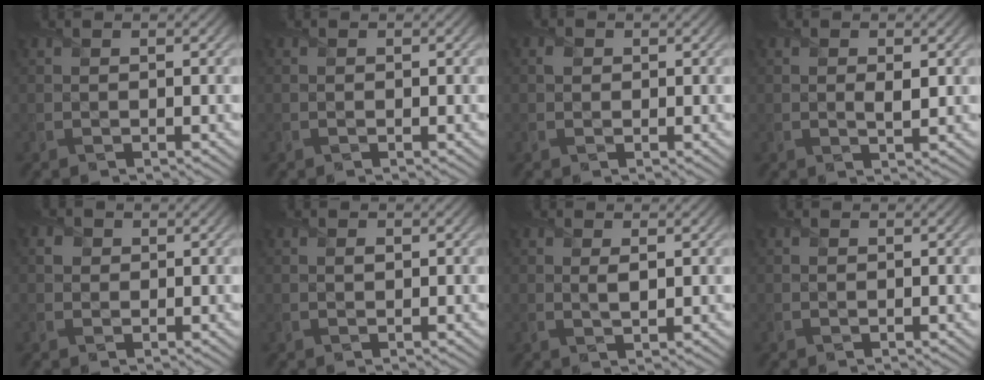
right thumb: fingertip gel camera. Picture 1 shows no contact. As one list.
[{"total": 0.0}, {"total": 0.8, "force": [0.2, 0.8, 0.2], "torque": [-0.002, 0.000, 0.000]}, {"total": 1.5, "force": [0.1, 0.8, 1.3], "torque": [-0.023, -0.007, 0.003]}, {"total": 1.3, "force": [0.3, 1.3, 0.2], "torque": [-0.003, -0.001, 0.002]}, {"total": 0.0}, {"total": 1.3, "force": [0.6, 0.3, 1.1], "torque": [-0.025, -0.002, 0.012]}, {"total": 0.0}]